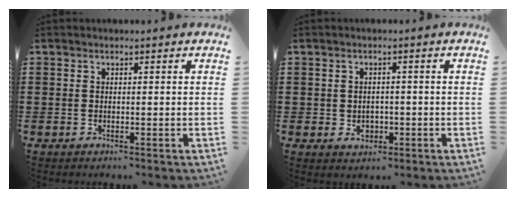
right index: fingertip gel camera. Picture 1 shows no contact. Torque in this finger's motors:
{"motor_torque": [-0.61, 1.06, 0.09, -0.01]}